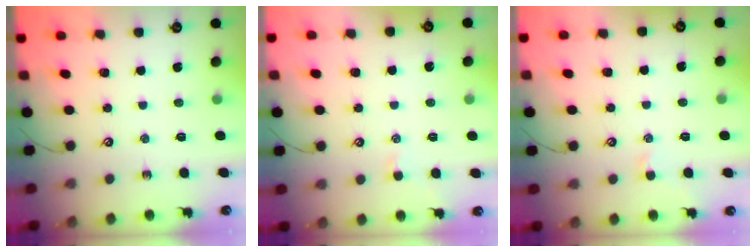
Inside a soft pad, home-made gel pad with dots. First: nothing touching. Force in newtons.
{"total": 1.9, "press": 1.9, "slide": 0.3}
{"total": 0.0}